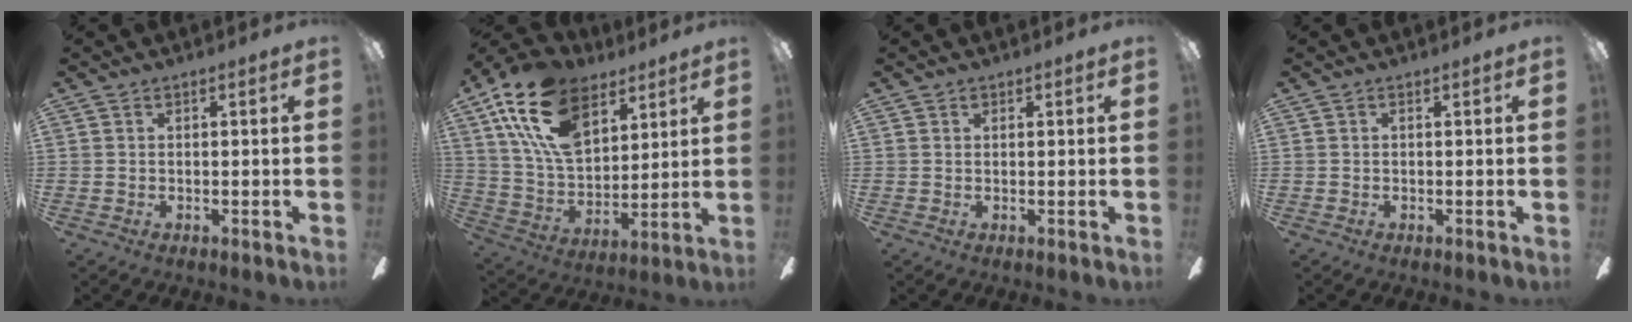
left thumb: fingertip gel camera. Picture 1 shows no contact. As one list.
[{"total": 20.4, "force": [11.6, 11.9, 11.9], "torque": [-0.239, -0.036, 0.213]}, {"total": 0.8, "force": [0.5, 0.6, 0.3], "torque": [-0.007, 0.001, 0.010]}, {"total": 0.0}]